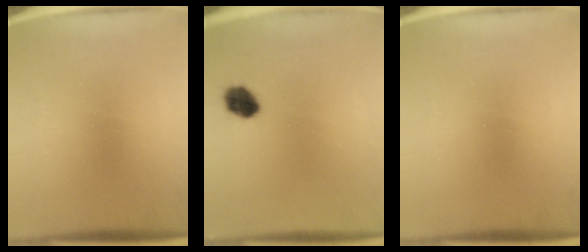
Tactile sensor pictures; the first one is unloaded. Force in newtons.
{"total": 5.6}
{"total": 0.0}